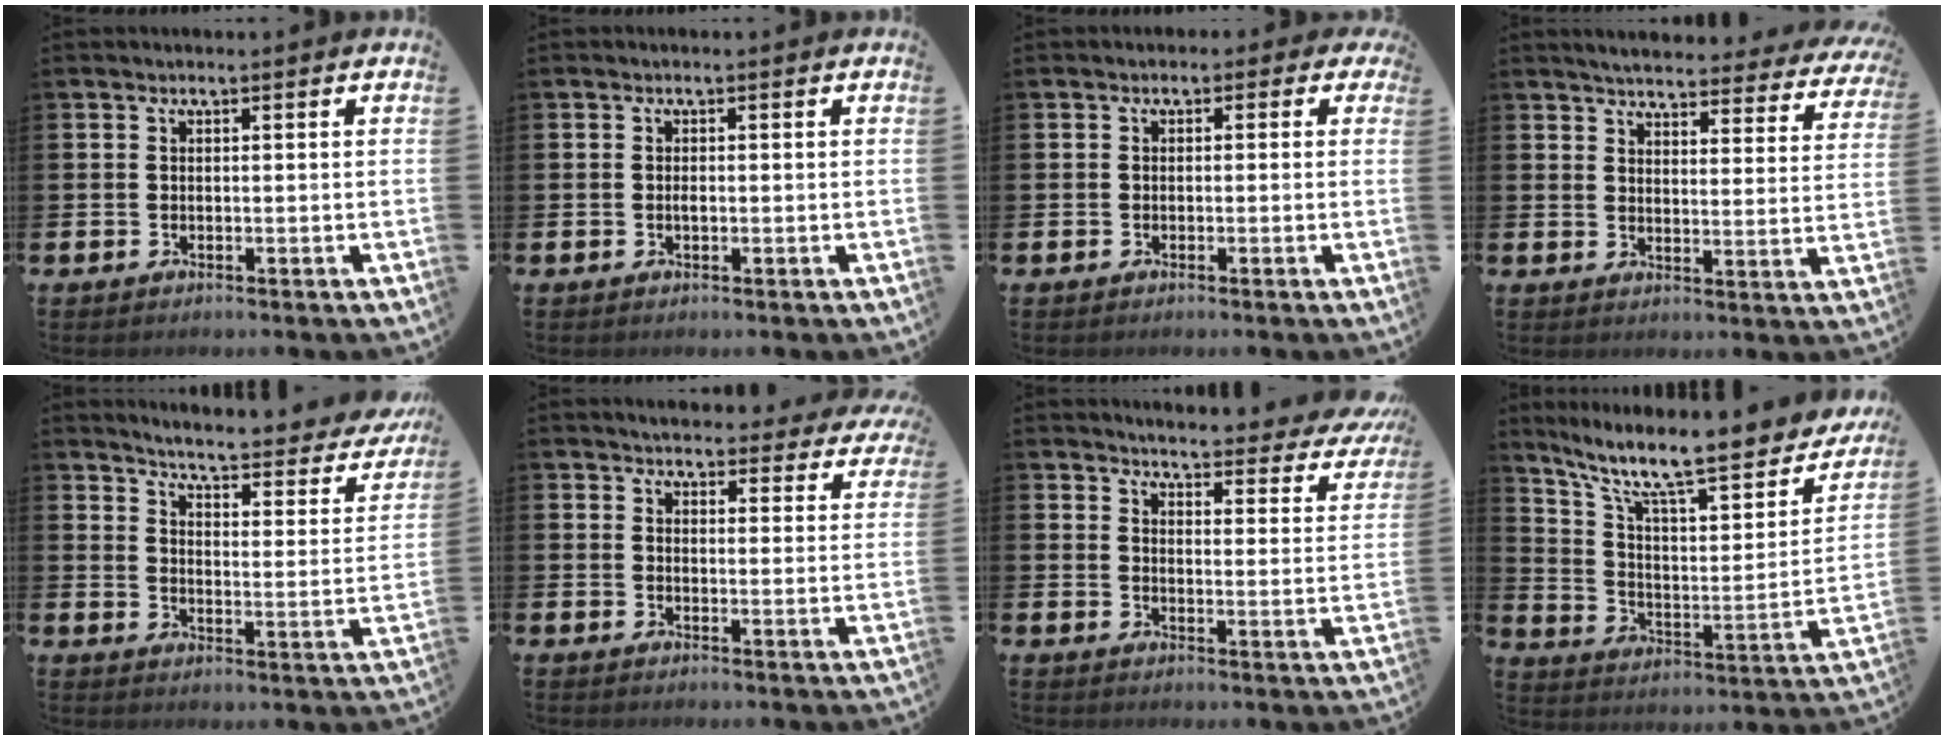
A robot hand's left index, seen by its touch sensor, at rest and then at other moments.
{"total": 0.6, "force": [-0.1, 0.3, 0.6], "torque": [-0.010, -0.001, -0.003]}
{"total": 1.2, "force": [-0.6, 0.9, 0.5], "torque": [-0.007, 0.007, -0.017]}
{"total": 4.3, "force": [4.2, 0.6, 1.0], "torque": [-0.034, -0.031, 0.069]}
{"total": 4.6, "force": [4.3, 0.2, 1.5], "torque": [-0.048, -0.042, 0.064]}
{"total": 4.0, "force": [3.9, 0.8, 0.0], "torque": [-0.005, -0.030, 0.067]}
{"total": 4.0, "force": [3.9, 0.6, 0.9], "torque": [-0.027, -0.039, 0.060]}
{"total": 12.0, "force": [9.6, 3.0, 6.4], "torque": [-0.142, -0.074, 0.158]}